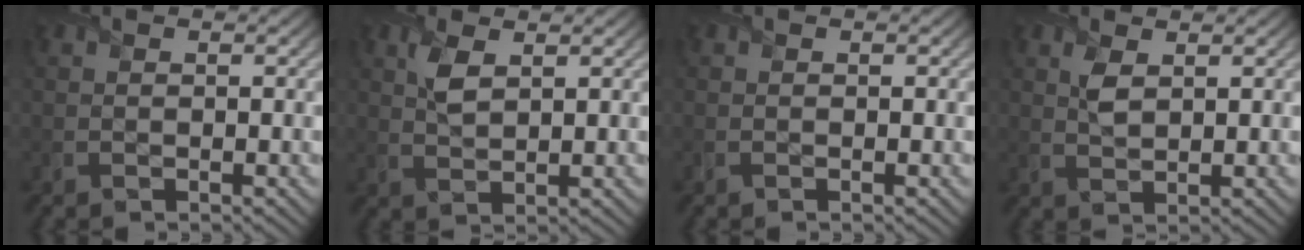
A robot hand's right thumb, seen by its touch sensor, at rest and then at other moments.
{"total": 3.0, "force": [1.4, 1.3, 2.2], "torque": [-0.055, 0.000, 0.031]}
{"total": 0.0}
{"total": 2.2, "force": [1.1, 1.1, 1.6], "torque": [-0.040, -0.001, 0.024]}